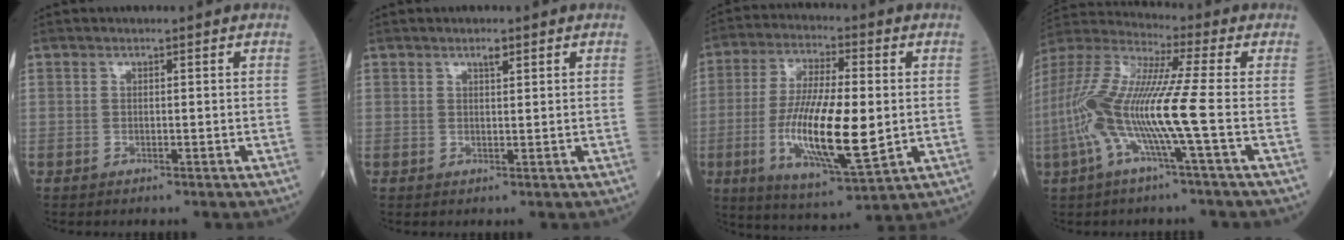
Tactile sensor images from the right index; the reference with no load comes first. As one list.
[{"total": 1.7, "force": [1.0, 0.6, 1.2], "torque": [-0.028, 0.000, 0.020]}, {"total": 16.9, "force": [-1.9, 4.1, 16.3], "torque": [-0.319, -0.018, -0.030]}, {"total": 16.0, "force": [-3.3, 0.4, 15.7], "torque": [-0.341, 0.002, -0.079]}]